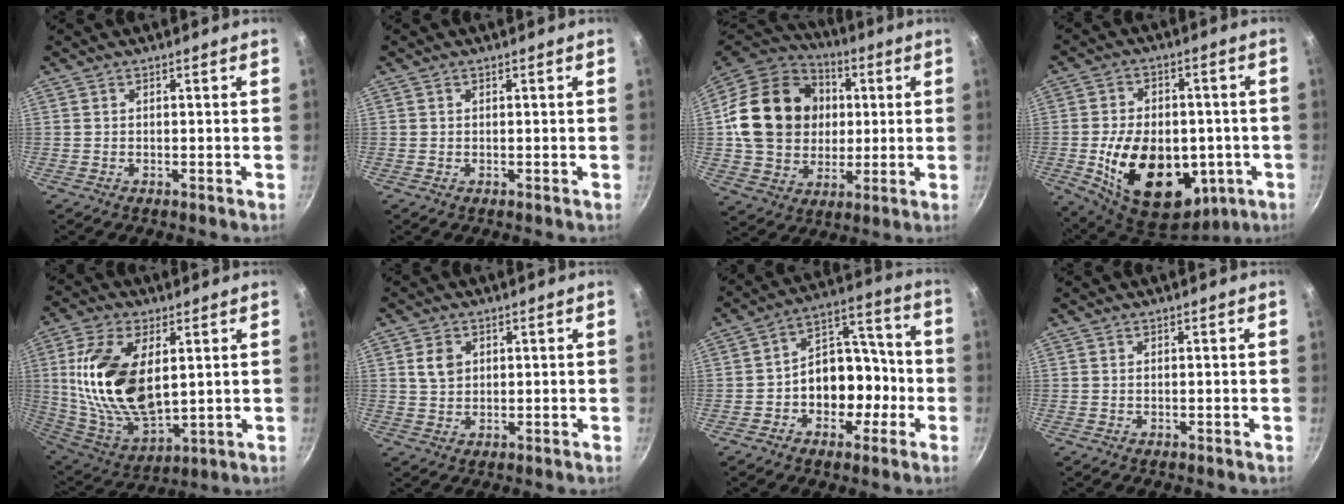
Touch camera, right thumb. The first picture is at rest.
{"total": 0.0}
{"total": 23.2, "force": [2.6, 19.1, 12.9], "torque": [-0.203, 0.019, 0.048]}
{"total": 22.9, "force": [-4.8, 15.3, 16.4], "torque": [-0.252, 0.011, -0.053]}
{"total": 20.2, "force": [3.8, 10.9, 16.5], "torque": [-0.312, -0.022, 0.087]}
{"total": 4.1, "force": [1.2, 3.1, 2.3], "torque": [-0.031, -0.003, 0.025]}
{"total": 13.2, "force": [-3.8, 9.8, 8.0], "torque": [-0.057, 0.067, -0.057]}
{"total": 0.0}